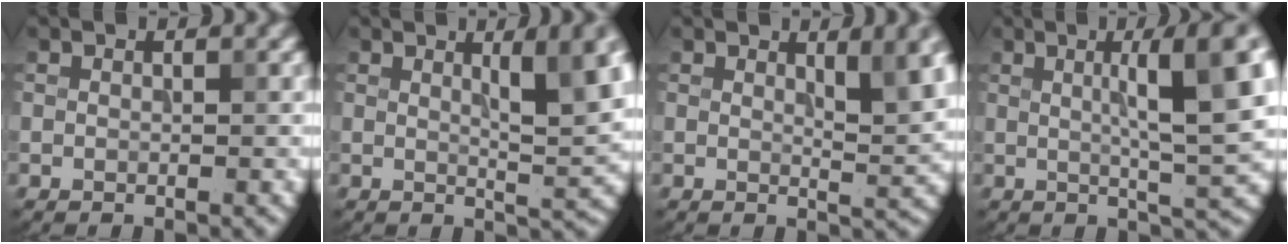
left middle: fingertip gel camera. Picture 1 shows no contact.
{"total": 6.8, "force": [2.2, 1.7, 6.3], "torque": [-0.078, 0.000, 0.035]}
{"total": 5.4, "force": [2.1, 1.5, 4.7], "torque": [-0.056, 0.000, 0.031]}
{"total": 9.9, "force": [2.5, 1.9, 9.4], "torque": [-0.116, 0.012, 0.035]}